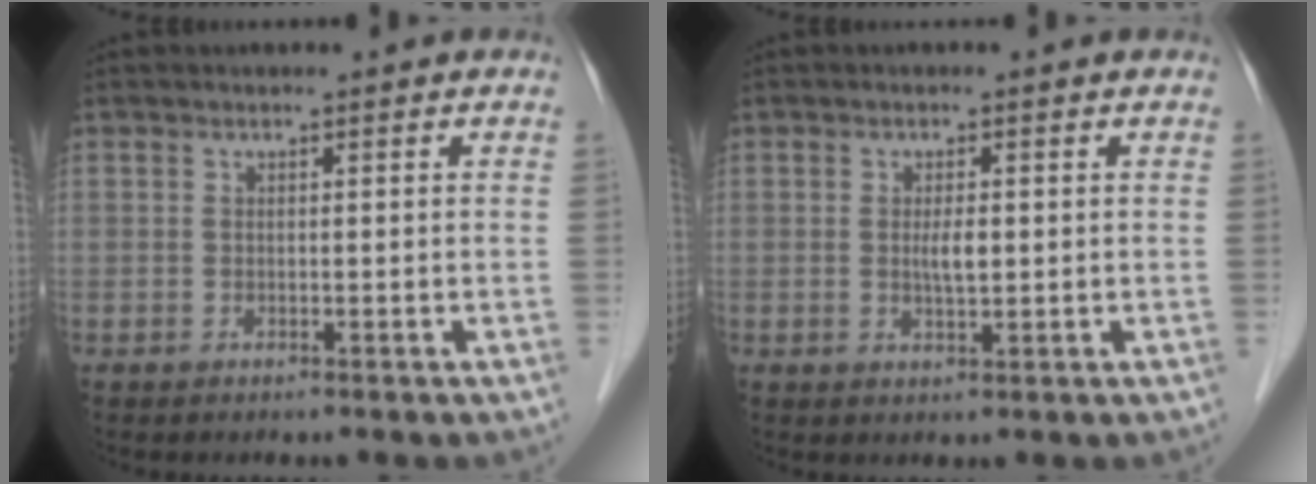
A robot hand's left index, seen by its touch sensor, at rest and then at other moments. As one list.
[{"total": 2.3, "force": [0.2, 0.6, 2.3], "torque": [-0.044, -0.002, 0.005]}]